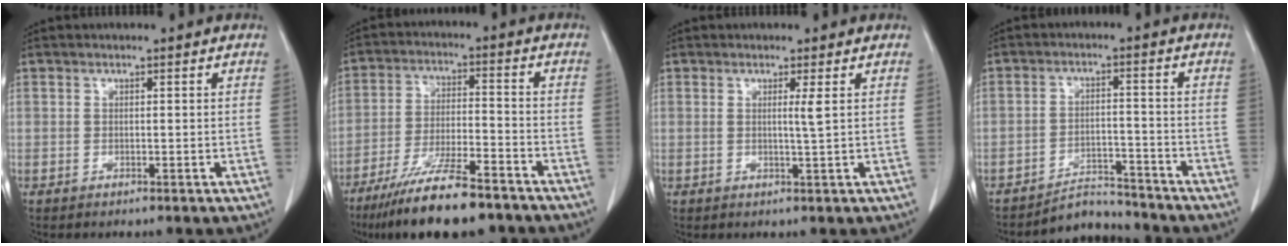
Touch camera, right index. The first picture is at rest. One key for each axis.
{"total": 14.2, "fx": -11.0, "fy": 2.3, "fz": 8.6, "tx": -0.158, "ty": -0.026, "tz": -0.187}
{"total": 1.6, "fx": 0.4, "fy": -0.5, "fz": 1.5, "tx": -0.030, "ty": -0.004, "tz": 0.009}
{"total": 5.2, "fx": -5.1, "fy": 0.9, "fz": -0.8, "tx": 0.012, "ty": 0.013, "tz": -0.079}